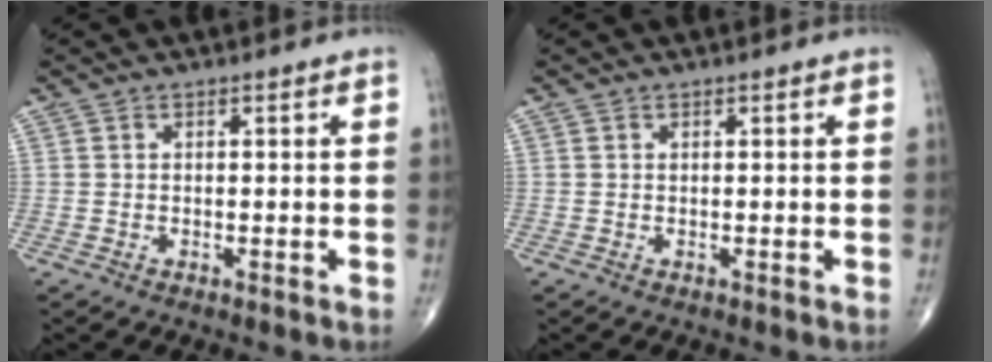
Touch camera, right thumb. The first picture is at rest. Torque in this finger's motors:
{"motor_torque": [0.17, -0.03, 0.35, -0.16, -0.02]}